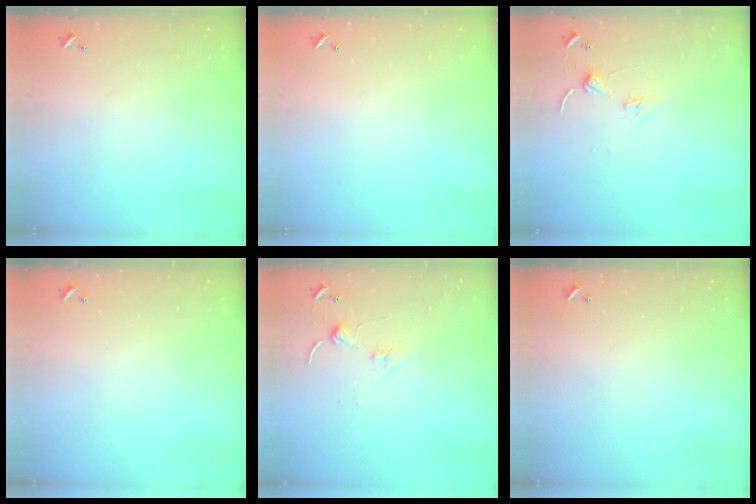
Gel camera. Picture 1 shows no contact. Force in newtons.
{"total": 0.0}
{"total": 0.6, "press": 0.5, "slide": 0.3}
{"total": 0.0}
{"total": 0.6, "press": 0.5, "slide": 0.3}
{"total": 0.0}